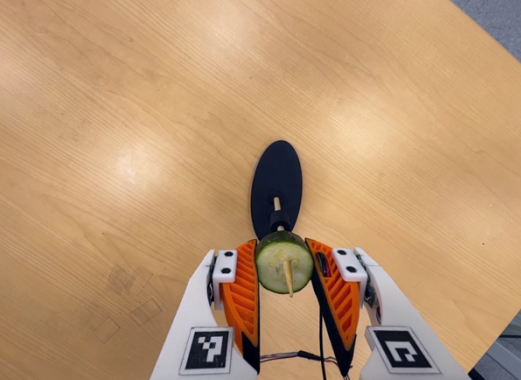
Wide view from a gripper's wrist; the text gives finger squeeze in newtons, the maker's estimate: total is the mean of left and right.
{"total": 10.1, "left": 9.4, "right": 10.8}